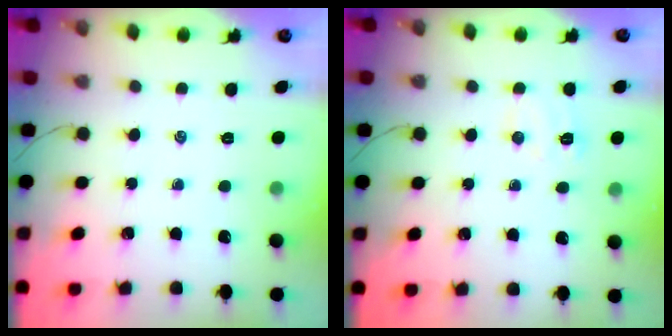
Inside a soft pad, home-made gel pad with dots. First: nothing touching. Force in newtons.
{"total": 5.6, "press": 5.5, "slide": 1.1}